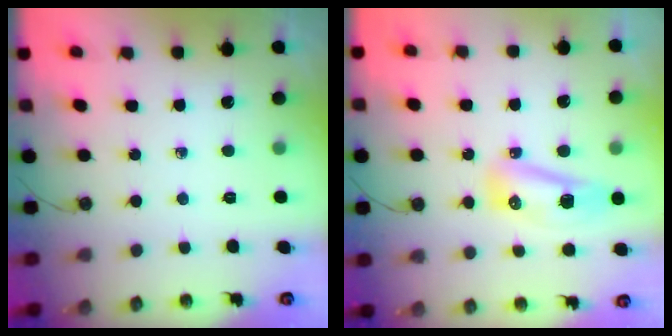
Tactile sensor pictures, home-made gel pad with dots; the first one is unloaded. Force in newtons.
{"total": 20.2, "press": 11.9, "slide": 16.3}